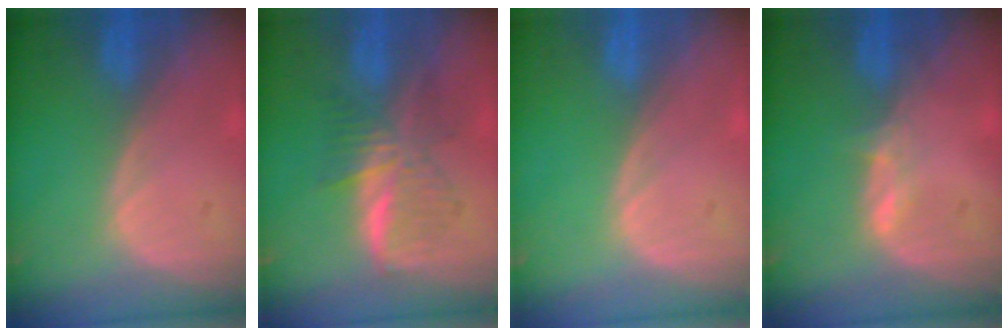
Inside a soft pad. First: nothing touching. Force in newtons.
{"total": 6.0, "press": 6.0, "slide": 0.1}
{"total": 0.0}
{"total": 1.6, "press": 1.5, "slide": 0.6}